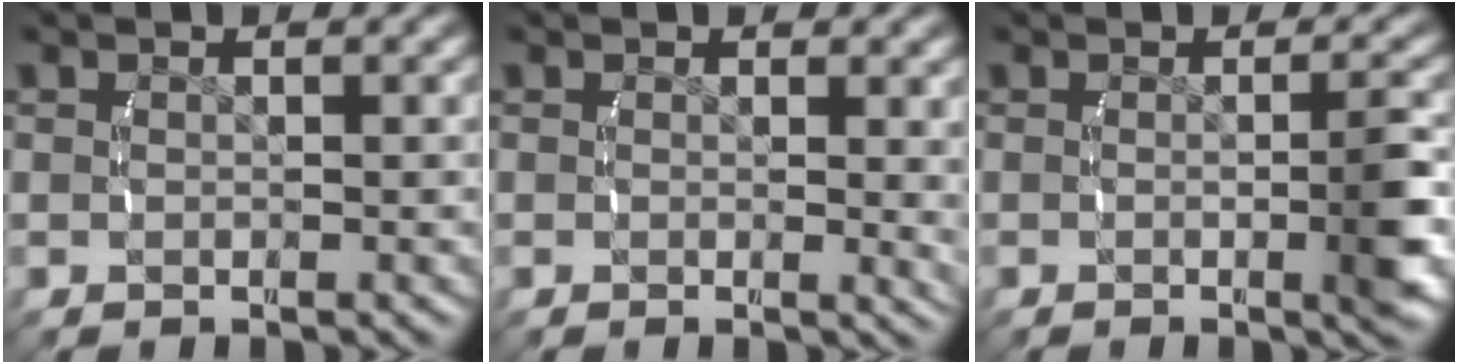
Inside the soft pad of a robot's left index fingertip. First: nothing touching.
{"total": 1.7, "force": [0.5, 0.1, 1.6], "torque": [-0.024, -0.008, 0.005]}
{"total": 3.3, "force": [-0.7, 0.3, 3.2], "torque": [-0.045, 0.001, -0.015]}